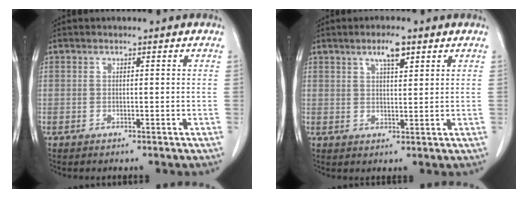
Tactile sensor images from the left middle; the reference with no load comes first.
{"total": 3.8, "force": [2.4, 0.8, 2.9], "torque": [-0.053, 0.002, 0.041]}